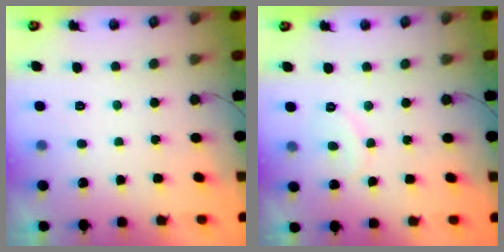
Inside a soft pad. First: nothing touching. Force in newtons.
{"total": 6.8, "press": 6.8, "slide": 0.6}